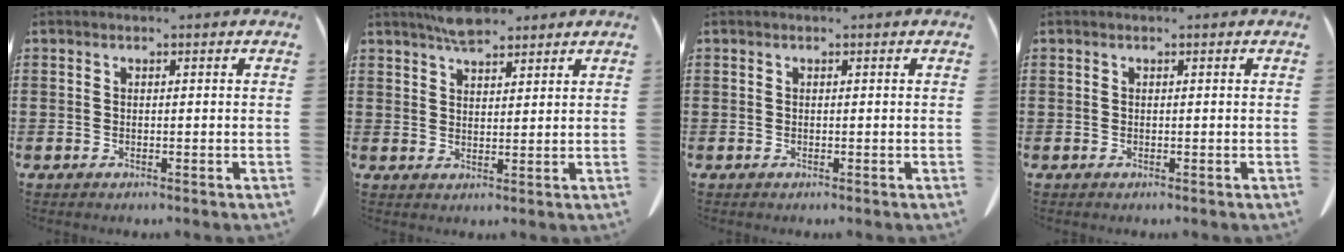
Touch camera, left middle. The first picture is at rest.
{"total": 4.7, "force": [4.0, 1.4, 2.1], "torque": [-0.049, -0.001, 0.074]}
{"total": 0.0}
{"total": 0.0}